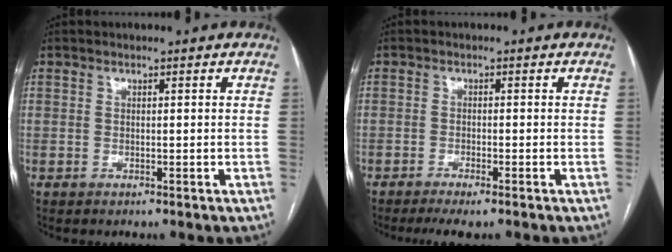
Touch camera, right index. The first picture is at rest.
{"total": 3.6, "force": [-2.7, 0.4, 2.3], "torque": [-0.036, -0.006, -0.046]}